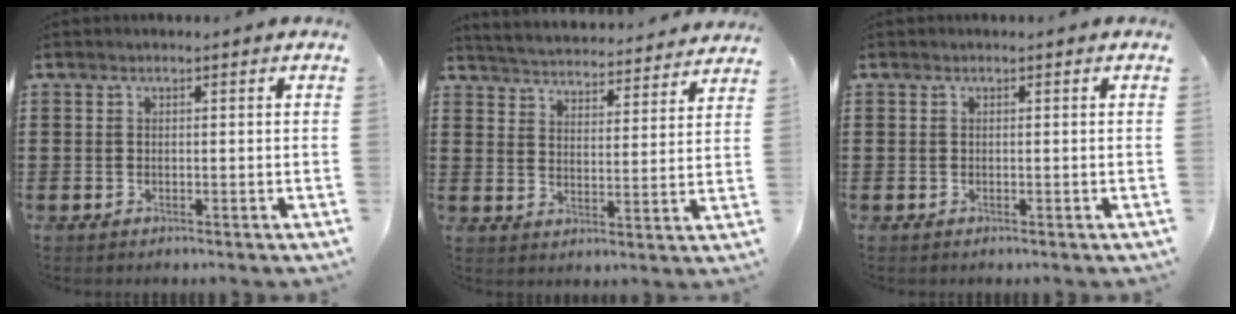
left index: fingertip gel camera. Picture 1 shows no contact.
{"total": 4.2, "force": [4.2, -0.4, -0.1], "torque": [-0.023, -0.038, 0.068]}
{"total": 0.0}